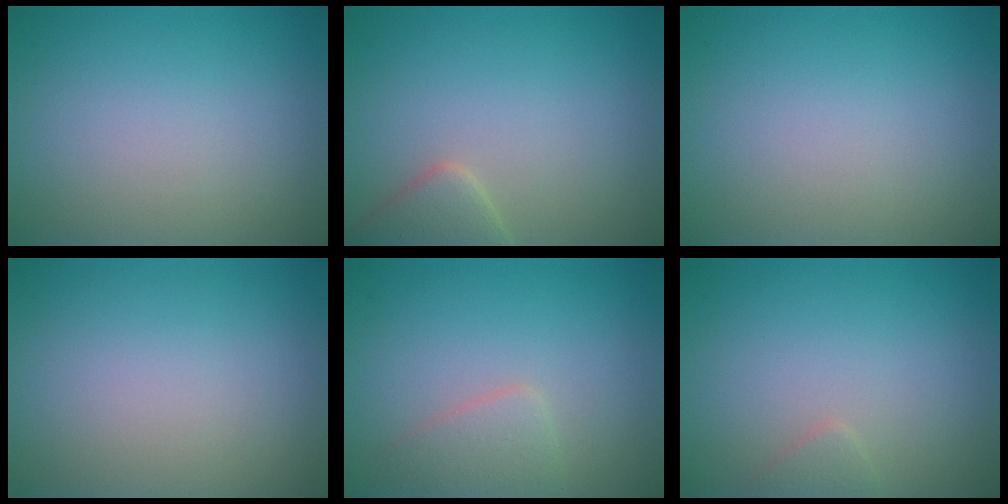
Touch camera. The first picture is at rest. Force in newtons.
{"total": 2.7, "press": 2.7, "slide": 0.2}
{"total": 0.0}
{"total": 0.0}
{"total": 2.0, "press": 2.0, "slide": 0.1}
{"total": 1.0, "press": 1.0, "slide": 0.1}